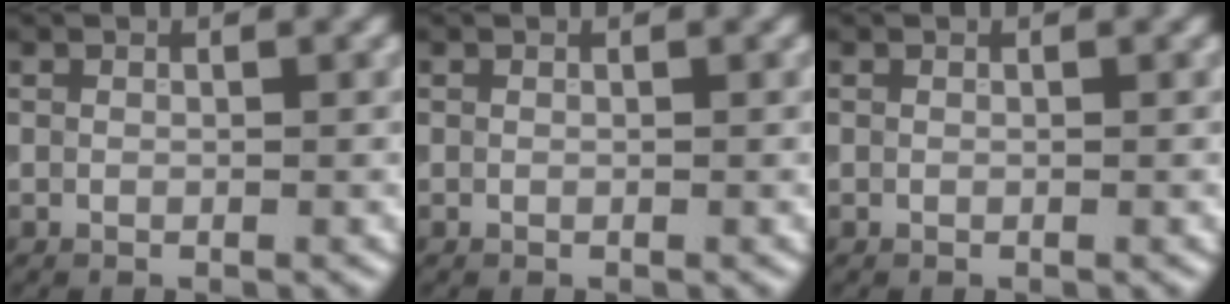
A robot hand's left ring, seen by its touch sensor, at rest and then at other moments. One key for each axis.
{"total": 0.0}
{"total": 0.0}